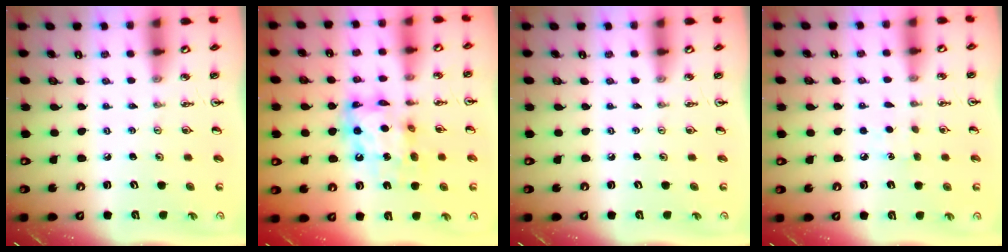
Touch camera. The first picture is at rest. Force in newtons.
{"total": 13.0, "press": 13.0, "slide": 1.2}
{"total": 0.0}
{"total": 5.4, "press": 5.3, "slide": 0.7}